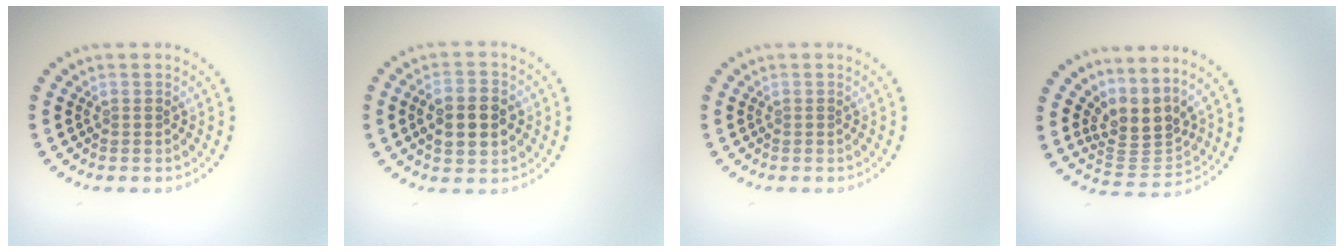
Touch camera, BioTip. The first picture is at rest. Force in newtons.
{"total": 4.6, "press": 4.6, "slide": 0.2}
{"total": 0.0}
{"total": 3.6, "press": 2.6, "slide": 2.5}